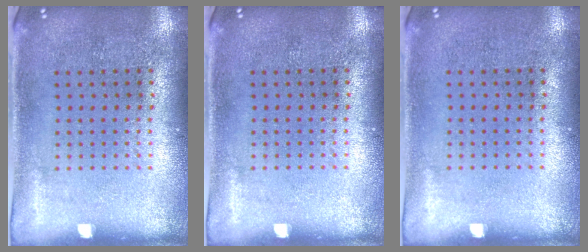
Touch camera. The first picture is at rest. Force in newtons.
{"total": 0.0}
{"total": 0.0}